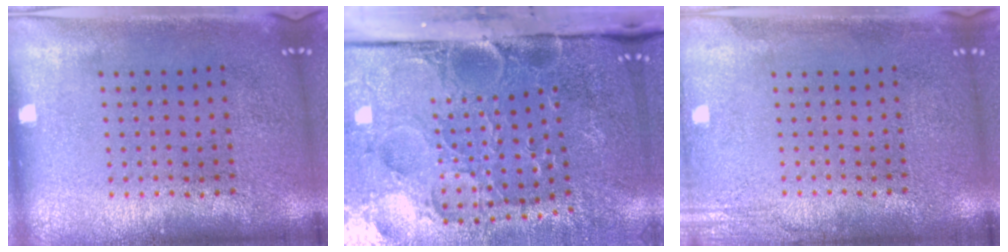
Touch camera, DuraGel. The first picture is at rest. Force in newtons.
{"total": 5.3, "press": 4.1, "slide": 3.4}
{"total": 1.9, "press": 1.9, "slide": 0.2}